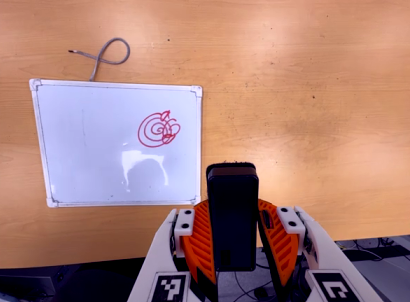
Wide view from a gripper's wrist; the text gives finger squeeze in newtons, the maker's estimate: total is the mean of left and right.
{"total": 7.1, "left": 5.7, "right": 8.6}